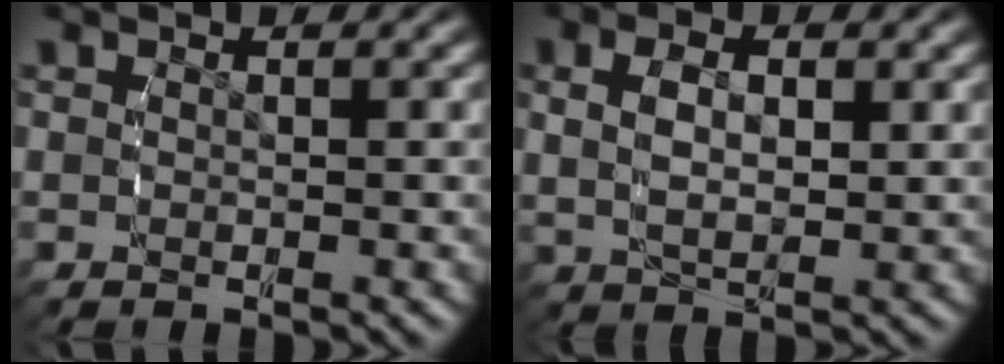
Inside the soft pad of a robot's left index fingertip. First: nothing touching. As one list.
[{"total": 3.7, "force": [0.9, 1.9, 3.0], "torque": [-0.055, -0.006, 0.024]}]